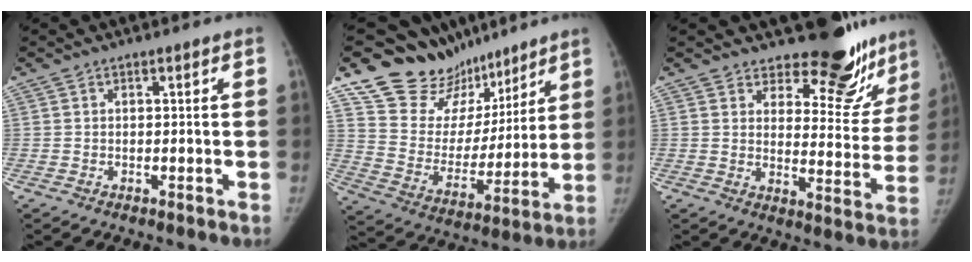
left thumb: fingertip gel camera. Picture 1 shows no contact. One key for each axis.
{"total": 18.0, "fx": 14.6, "fy": 9.9, "fz": 3.5, "tx": -0.007, "ty": -0.093, "tz": 0.251}
{"total": 17.4, "fx": 14.7, "fy": 6.6, "fz": 6.3, "tx": -0.023, "ty": -0.122, "tz": 0.176}